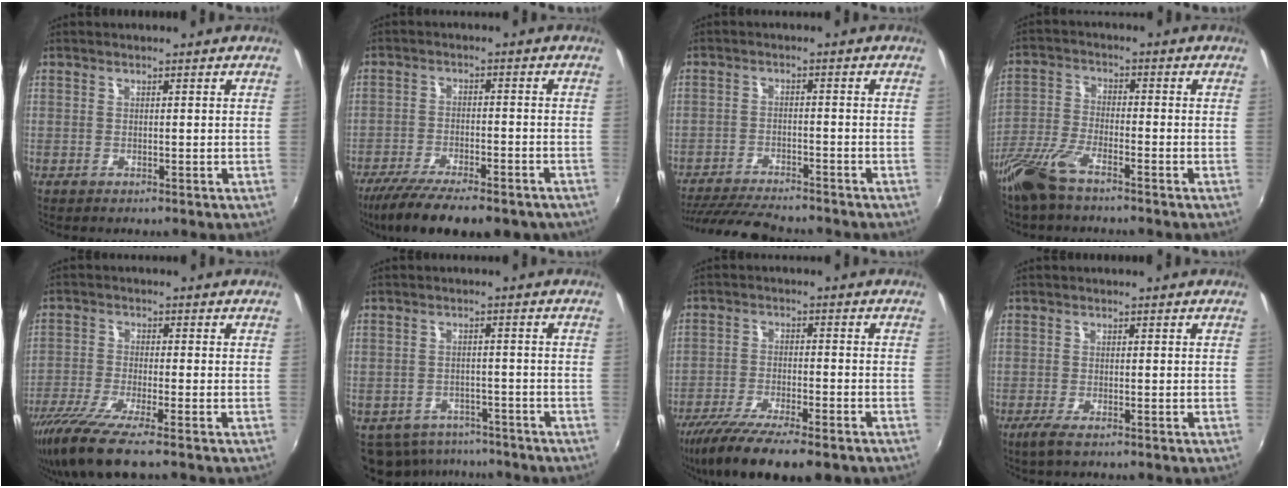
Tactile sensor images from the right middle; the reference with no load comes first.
{"total": 17.3, "force": [-13.4, 5.0, 9.7], "torque": [-0.187, -0.042, -0.196]}
{"total": 12.4, "force": [-11.2, 1.8, 5.0], "torque": [-0.120, -0.016, -0.184]}
{"total": 9.4, "force": [-6.9, 2.4, 5.9], "torque": [-0.134, -0.017, -0.143]}
{"total": 9.7, "force": [-7.2, 0.2, 6.5], "torque": [-0.149, -0.039, -0.132]}
{"total": 10.2, "force": [-7.6, 6.0, 3.2], "torque": [-0.086, -0.005, -0.099]}
{"total": 15.3, "force": [-11.9, 3.0, 9.2], "torque": [-0.187, -0.048, -0.197]}
{"total": 4.0, "force": [-2.5, 0.2, 3.1], "torque": [-0.073, -0.014, -0.049]}